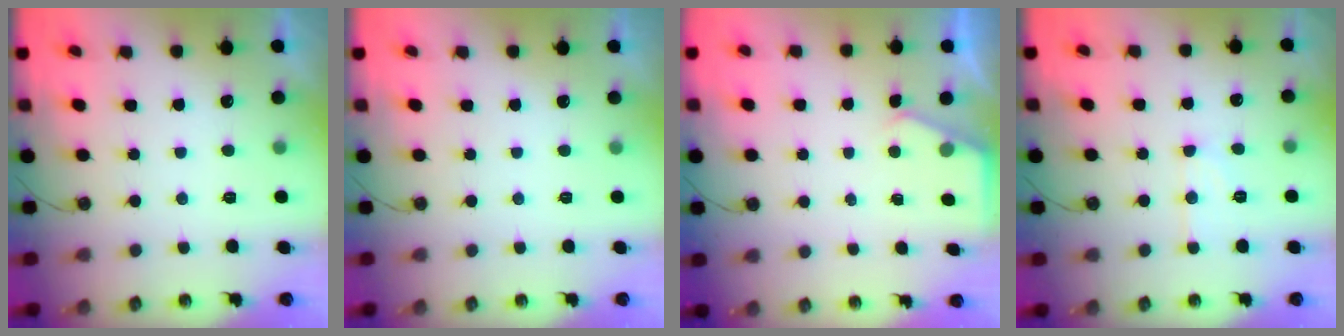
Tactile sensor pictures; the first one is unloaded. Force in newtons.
{"total": 0.0}
{"total": 2.4, "press": 2.4, "slide": 0.4}
{"total": 8.4, "press": 8.3, "slide": 0.8}